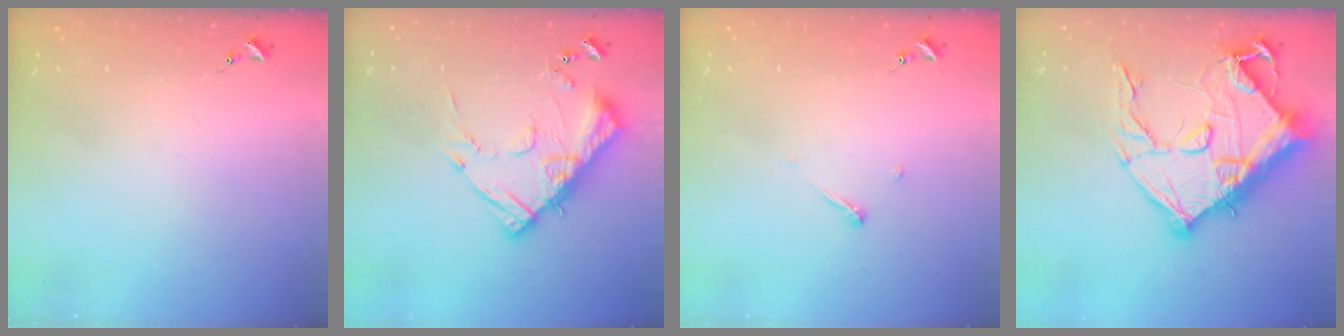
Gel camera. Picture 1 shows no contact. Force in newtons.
{"total": 14.2, "press": 14.2, "slide": 1.2}
{"total": 3.2, "press": 3.2, "slide": 0.3}
{"total": 22.3, "press": 22.2, "slide": 1.4}